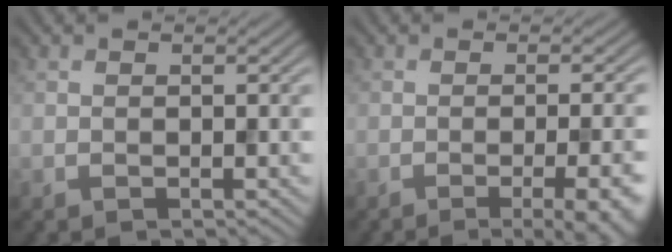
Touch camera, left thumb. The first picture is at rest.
{"total": 8.1, "force": [-3.5, 2.1, 6.9], "torque": [-0.077, 0.010, -0.043]}